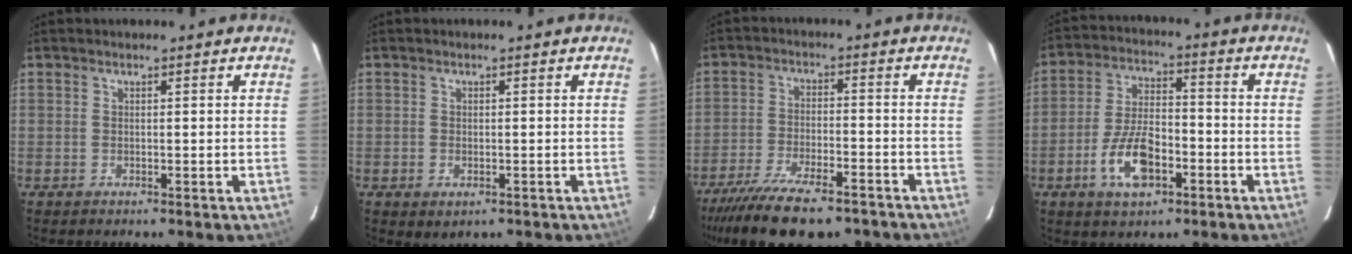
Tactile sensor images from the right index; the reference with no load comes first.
{"total": 2.4, "force": [-0.8, 1.7, 1.4], "torque": [-0.023, -0.005, -0.009]}
{"total": 16.8, "force": [-13.1, 5.1, 9.1], "torque": [-0.190, -0.034, -0.209]}
{"total": 11.0, "force": [-4.7, 5.3, 8.5], "torque": [-0.175, 0.004, -0.079]}